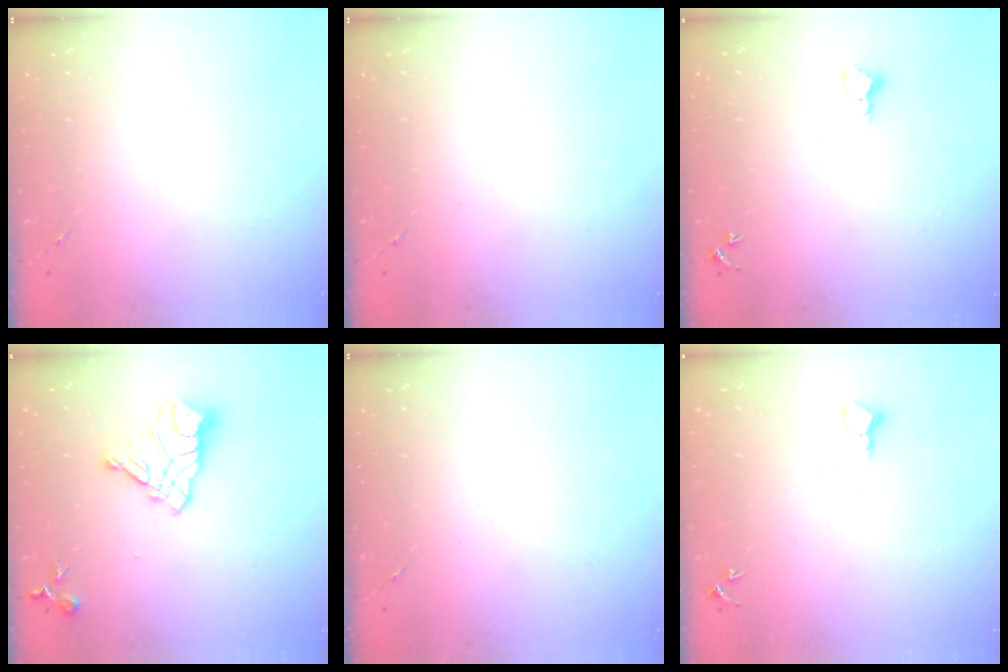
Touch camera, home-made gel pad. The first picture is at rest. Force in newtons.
{"total": 0.0}
{"total": 2.3, "press": 2.3, "slide": 0.3}
{"total": 12.8, "press": 12.7, "slide": 1.0}
{"total": 0.0}
{"total": 2.4, "press": 2.4, "slide": 0.2}